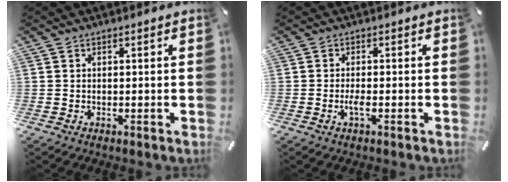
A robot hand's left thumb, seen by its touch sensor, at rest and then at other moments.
{"total": 2.1, "force": [-0.7, 0.4, 2.0], "torque": [-0.042, -0.001, -0.013]}